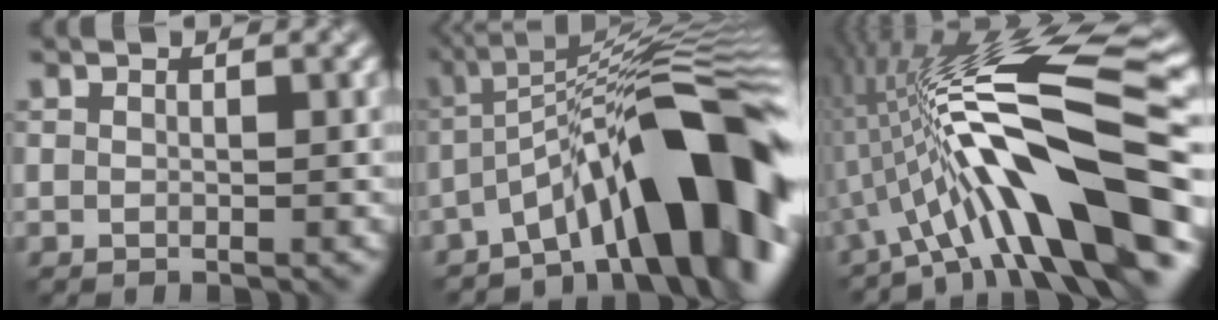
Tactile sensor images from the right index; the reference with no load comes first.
{"total": 12.9, "force": [-6.6, 3.6, 10.4], "torque": [-0.130, 0.021, -0.112]}
{"total": 14.0, "force": [-5.1, 3.3, 12.6], "torque": [-0.201, 0.029, -0.086]}